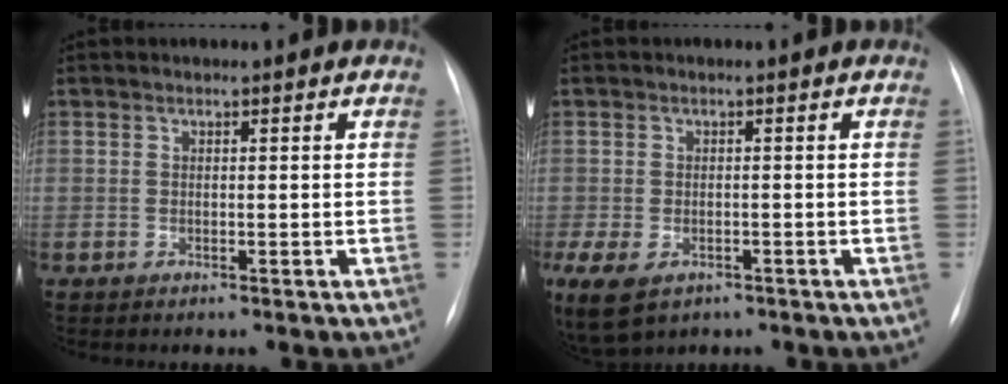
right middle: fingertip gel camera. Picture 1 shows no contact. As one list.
[{"total": 13.5, "force": [-6.9, 9.2, 7.0], "torque": [-0.199, -0.019, -0.094]}]